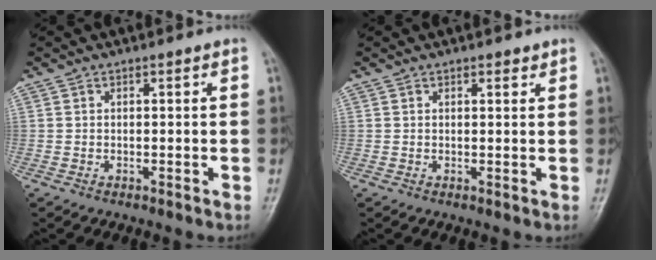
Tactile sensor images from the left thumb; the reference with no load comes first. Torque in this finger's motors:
{"motor_torque": [-0.20, -0.12, -0.03, -0.08, -0.02]}